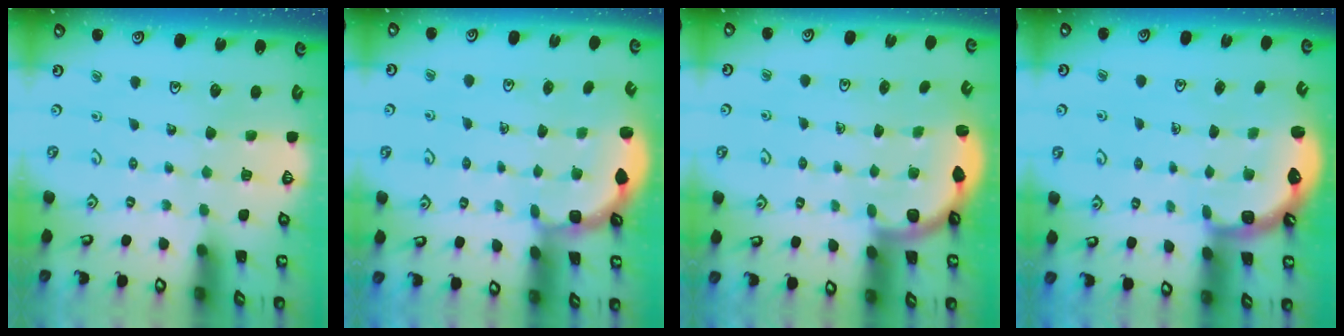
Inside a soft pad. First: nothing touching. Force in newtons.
{"total": 2.4, "press": 1.7, "slide": 1.6}
{"total": 2.6, "press": 2.5, "slide": 0.6}
{"total": 2.8, "press": 2.5, "slide": 1.2}